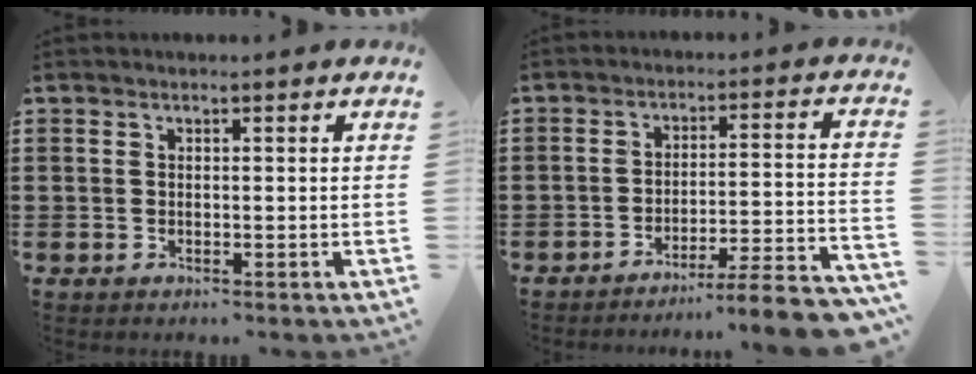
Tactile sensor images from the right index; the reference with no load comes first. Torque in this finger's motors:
{"motor_torque": [1.43, -0.71, 0.70, 0.04]}